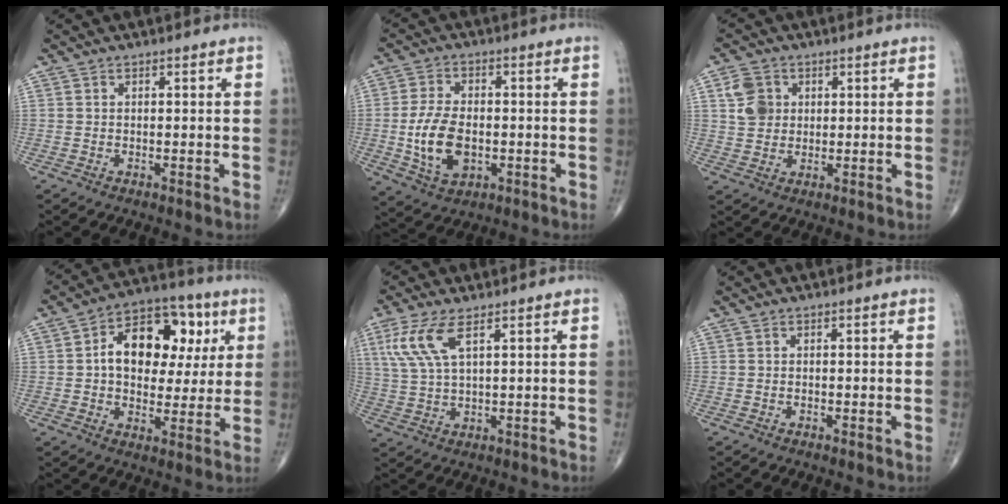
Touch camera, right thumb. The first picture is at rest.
{"total": 10.7, "force": [-1.6, 6.5, 8.4], "torque": [-0.155, 0.000, -0.023]}
{"total": 5.7, "force": [1.6, 4.8, 2.8], "torque": [-0.033, -0.003, 0.028]}
{"total": 16.7, "force": [3.6, 11.1, 12.0], "torque": [-0.139, 0.015, 0.051]}
{"total": 7.8, "force": [3.5, 2.5, 6.5], "torque": [-0.166, -0.004, 0.079]}
{"total": 0.0}